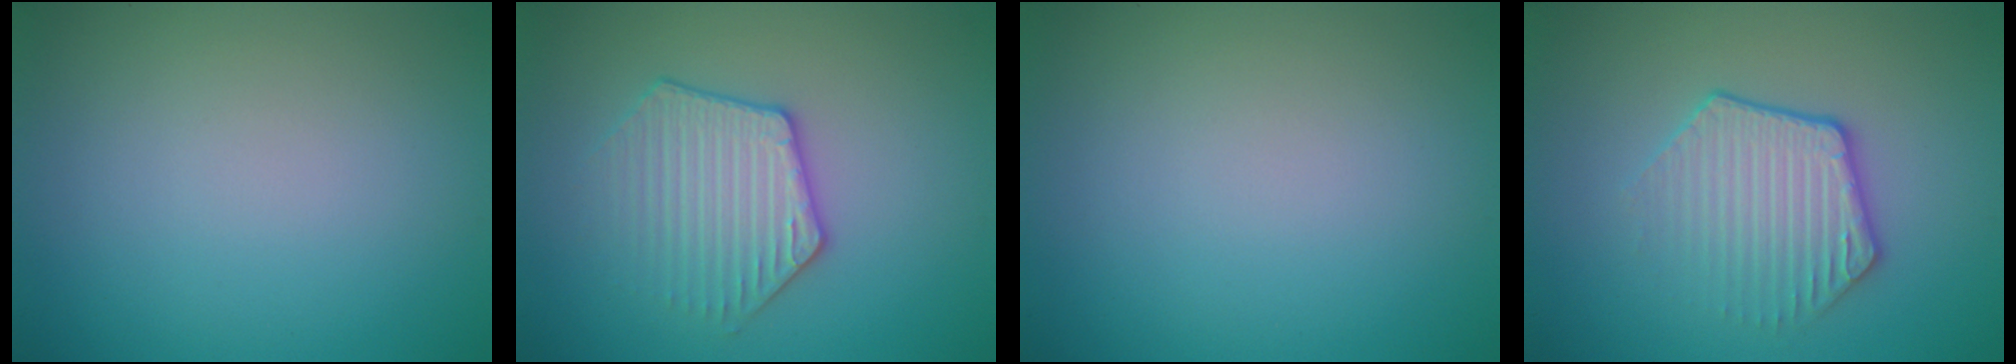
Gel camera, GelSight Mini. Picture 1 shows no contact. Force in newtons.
{"total": 3.5, "press": 3.4, "slide": 0.9}
{"total": 0.0}
{"total": 3.6, "press": 3.2, "slide": 1.7}